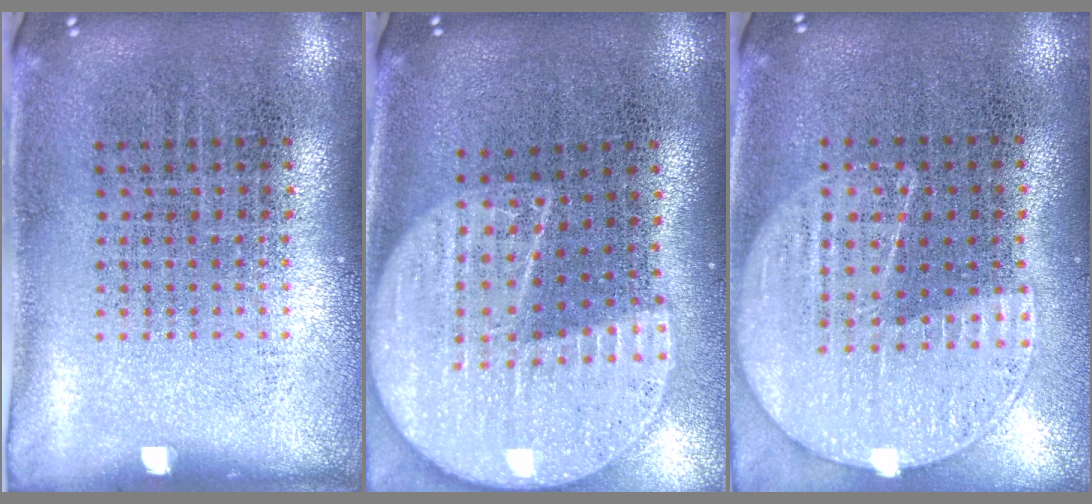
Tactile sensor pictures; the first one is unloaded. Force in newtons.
{"total": 2.3, "press": 2.0, "slide": 1.2}
{"total": 1.1, "press": 1.1, "slide": 0.4}